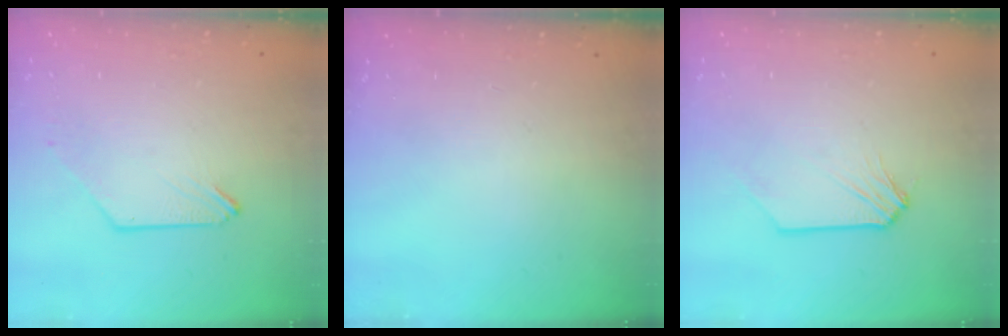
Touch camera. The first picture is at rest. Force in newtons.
{"total": 0.0}
{"total": 1.0, "press": 1.0, "slide": 0.2}